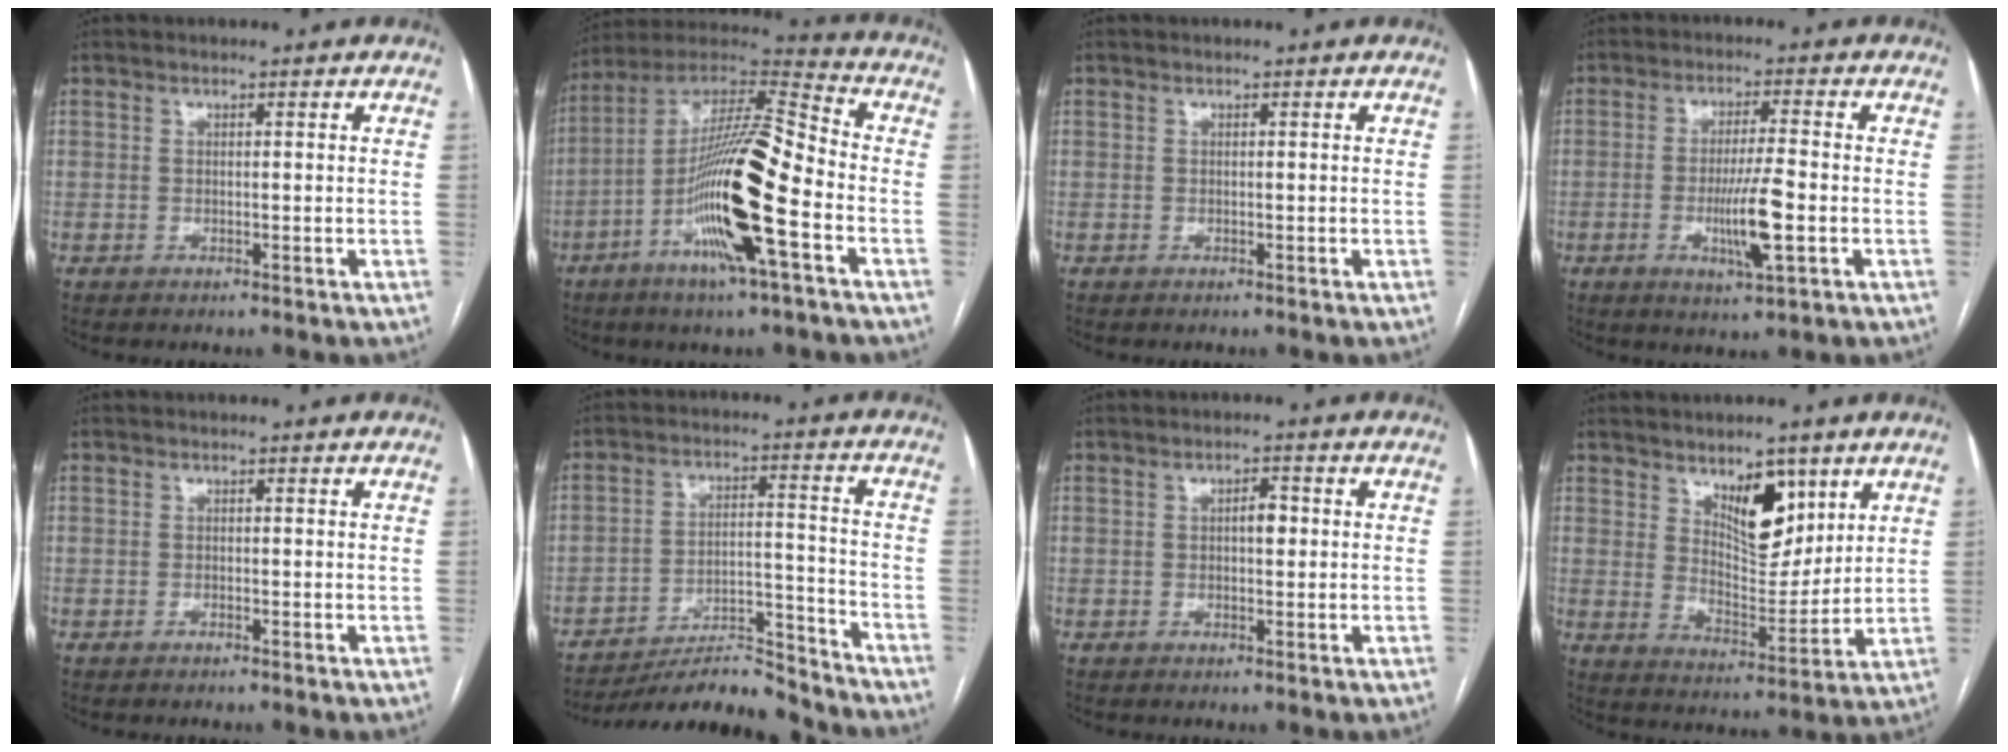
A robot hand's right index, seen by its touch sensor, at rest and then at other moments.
{"total": 19.3, "force": [-6.5, 1.6, 18.1], "torque": [-0.351, -0.008, -0.122]}
{"total": 0.0}
{"total": 7.9, "force": [-2.0, 0.3, 7.6], "torque": [-0.137, -0.013, -0.036]}
{"total": 0.0}
{"total": 13.2, "force": [-12.8, 1.5, 2.6], "torque": [-0.035, 0.028, -0.206]}
{"total": 2.2, "force": [0.2, 0.9, 2.0], "torque": [-0.030, 0.004, 0.001]}
{"total": 8.9, "force": [4.9, 3.8, 6.4], "torque": [-0.103, -0.008, 0.090]}